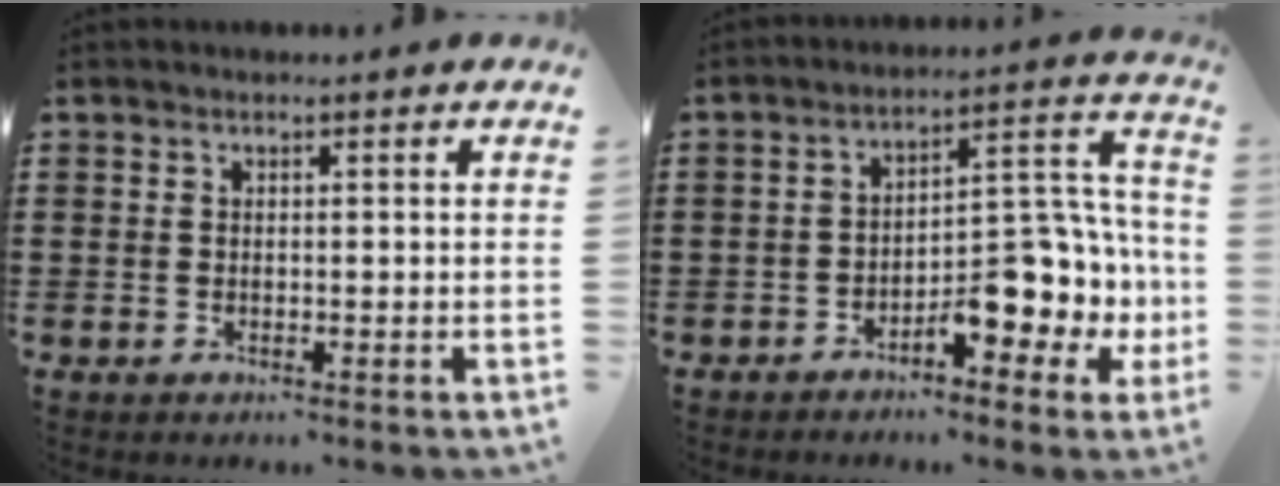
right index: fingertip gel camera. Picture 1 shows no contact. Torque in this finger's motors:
{"motor_torque": [1.22, -0.92, 0.31, 0.12]}